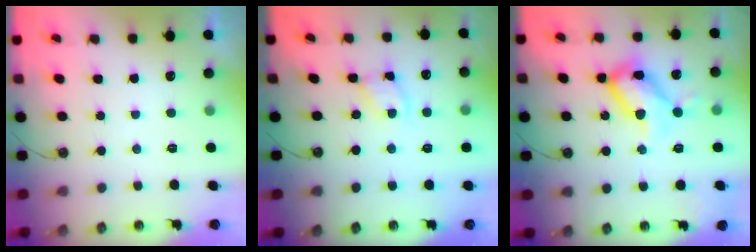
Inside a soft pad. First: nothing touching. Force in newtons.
{"total": 4.8, "press": 4.8, "slide": 0.3}
{"total": 19.9, "press": 19.9, "slide": 1.7}